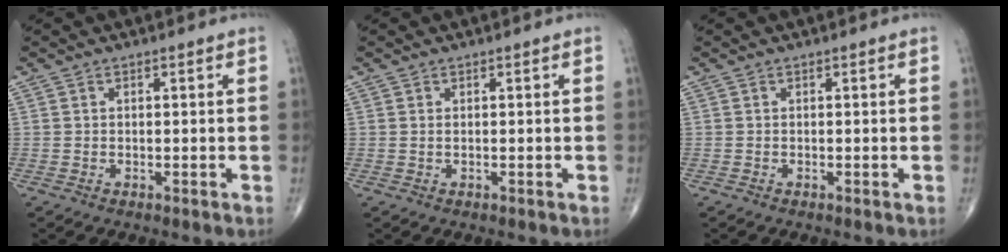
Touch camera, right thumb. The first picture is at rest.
{"total": 0.0}
{"total": 0.0}